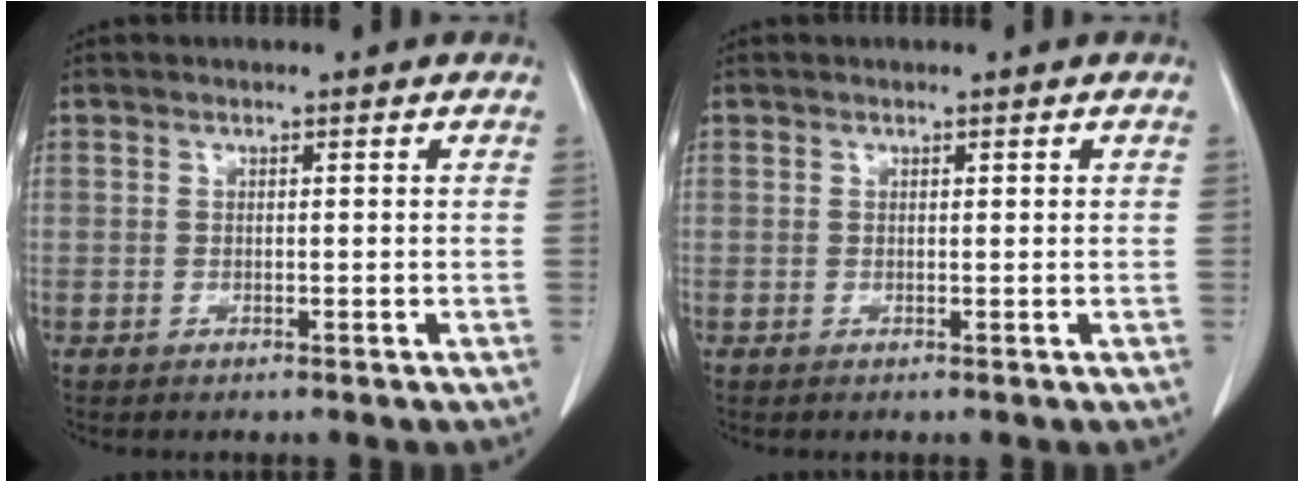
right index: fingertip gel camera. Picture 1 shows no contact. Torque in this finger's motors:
{"motor_torque": [-0.13, -0.09, -0.02, 0.01]}